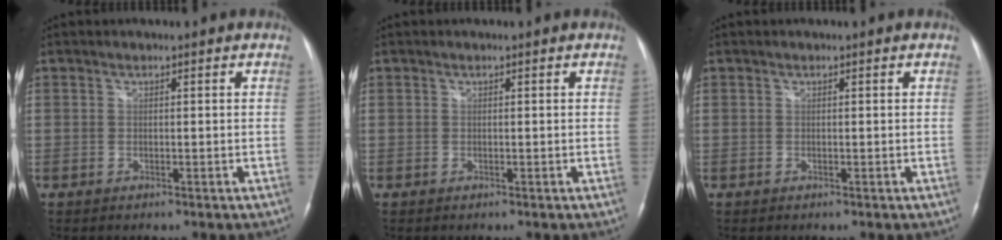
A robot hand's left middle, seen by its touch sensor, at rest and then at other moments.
{"total": 0.0}
{"total": 0.0}